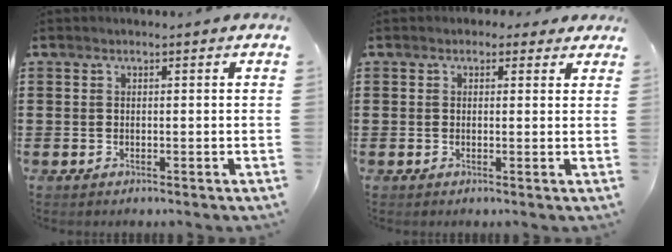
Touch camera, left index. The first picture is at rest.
{"total": 1.4, "force": [0.7, 1.1, 0.5], "torque": [-0.006, 0.005, 0.010]}